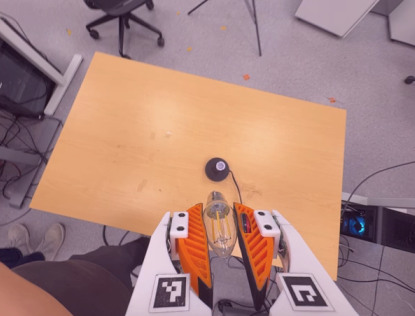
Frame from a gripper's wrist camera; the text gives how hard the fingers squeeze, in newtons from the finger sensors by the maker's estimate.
{"total": 13.2, "left": 13.7, "right": 12.7}